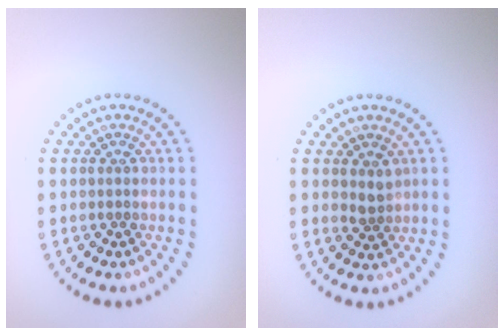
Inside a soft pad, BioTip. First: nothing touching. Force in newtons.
{"total": 1.4, "press": 1.2, "slide": 0.8}